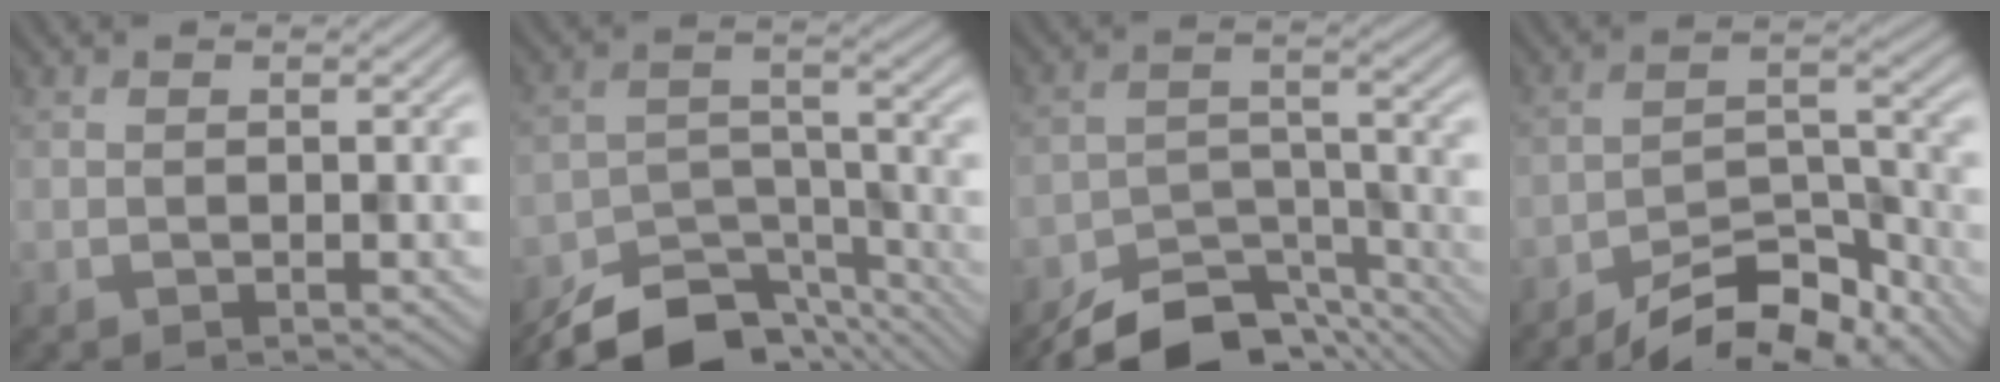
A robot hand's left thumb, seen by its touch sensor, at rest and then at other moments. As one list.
[{"total": 11.7, "force": [-9.6, 4.6, 4.7], "torque": [-0.084, -0.011, -0.159]}, {"total": 10.4, "force": [-8.8, 3.9, 4.0], "torque": [-0.062, -0.010, -0.145]}, {"total": 10.0, "force": [-8.5, 2.5, 4.6], "torque": [-0.069, 0.010, -0.149]}]